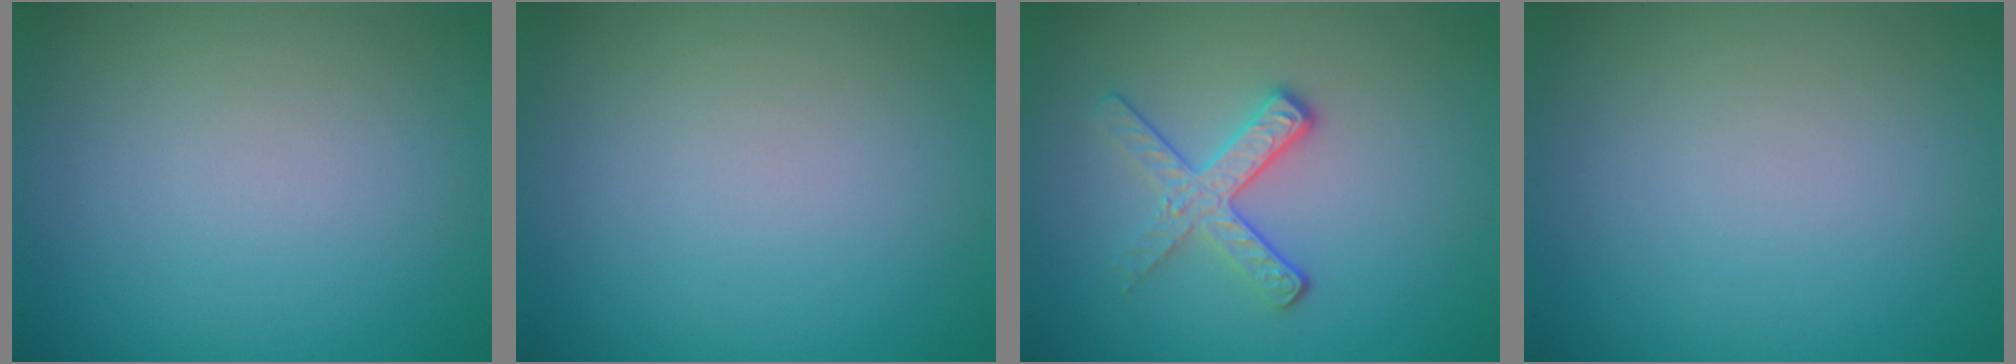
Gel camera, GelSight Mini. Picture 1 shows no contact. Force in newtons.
{"total": 0.0}
{"total": 3.1, "press": 2.5, "slide": 1.9}
{"total": 0.0}